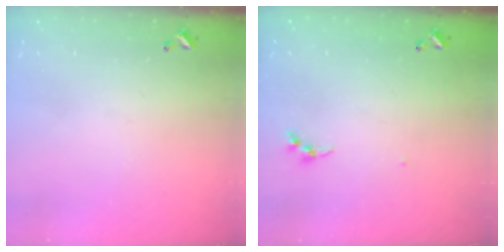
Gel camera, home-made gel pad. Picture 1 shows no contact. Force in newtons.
{"total": 3.3, "press": 3.3, "slide": 0.5}